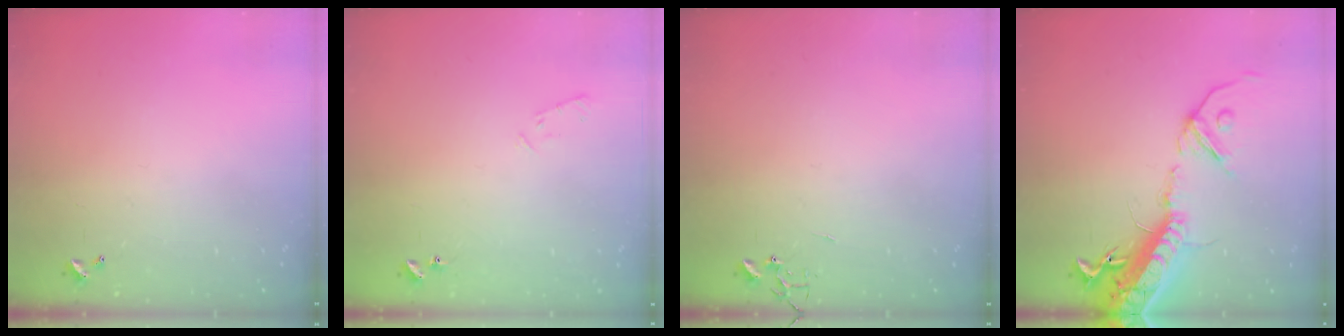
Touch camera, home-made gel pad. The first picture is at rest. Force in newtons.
{"total": 5.3, "press": 5.2, "slide": 0.9}
{"total": 0.0}
{"total": 21.7, "press": 21.1, "slide": 5.1}